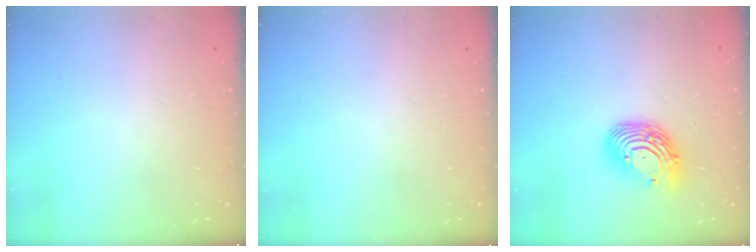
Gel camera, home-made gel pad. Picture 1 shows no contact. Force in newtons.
{"total": 0.0}
{"total": 12.8, "press": 12.8, "slide": 1.2}